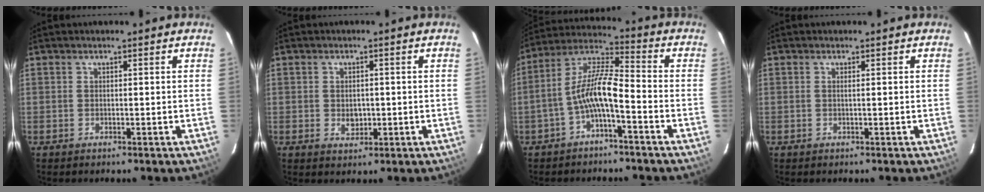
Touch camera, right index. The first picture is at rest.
{"total": 3.1, "force": [-0.4, 2.4, 1.9], "torque": [-0.031, -0.001, -0.003]}
{"total": 9.3, "force": [-3.7, 2.0, 8.3], "torque": [-0.184, 0.016, -0.070]}
{"total": 0.6, "force": [0.0, -0.2, 0.6], "torque": [-0.010, 0.000, -0.001]}